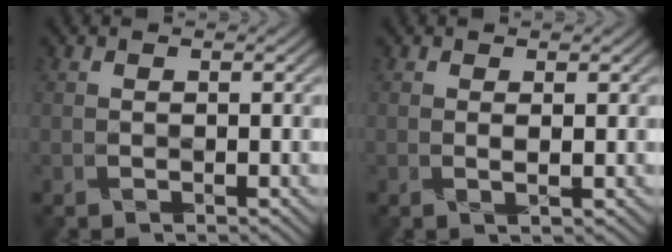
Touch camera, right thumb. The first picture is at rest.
{"total": 0.8, "force": [0.3, -0.2, 0.6], "torque": [-0.016, 0.000, 0.003]}